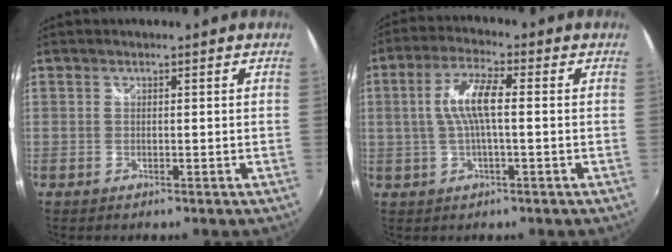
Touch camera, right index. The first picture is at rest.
{"total": 7.5, "force": [0.2, 1.7, 7.3], "torque": [-0.146, 0.008, 0.007]}